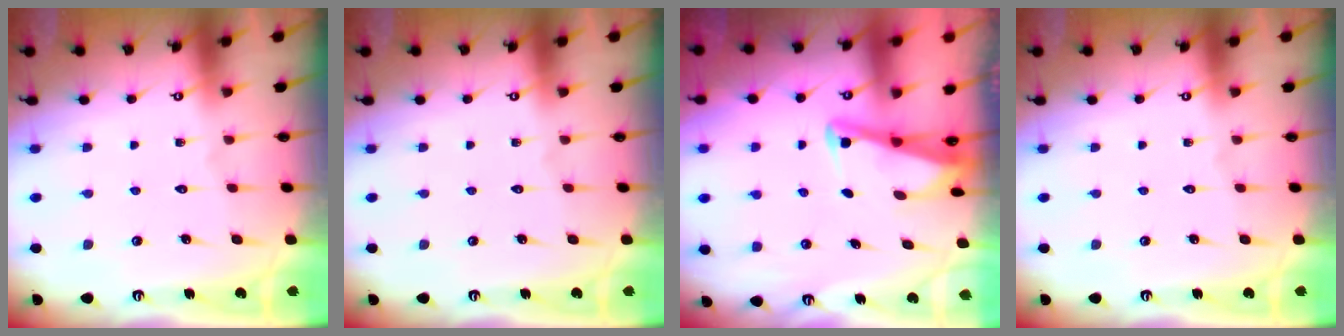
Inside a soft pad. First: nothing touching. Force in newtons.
{"total": 0.0}
{"total": 2.7, "press": 2.6, "slide": 0.3}
{"total": 0.0}